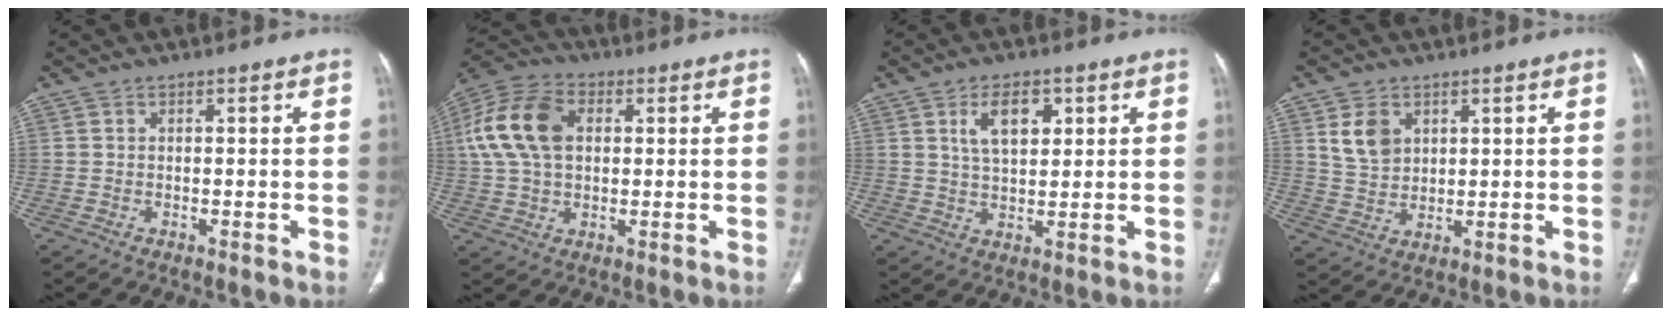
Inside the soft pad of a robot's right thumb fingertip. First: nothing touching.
{"total": 14.4, "force": [2.8, 9.4, 10.5], "torque": [-0.207, 0.020, 0.046]}
{"total": 7.4, "force": [2.9, 3.9, 5.5], "torque": [-0.079, -0.012, 0.056]}
{"total": 6.3, "force": [2.7, 4.6, 3.4], "torque": [-0.047, -0.014, 0.059]}